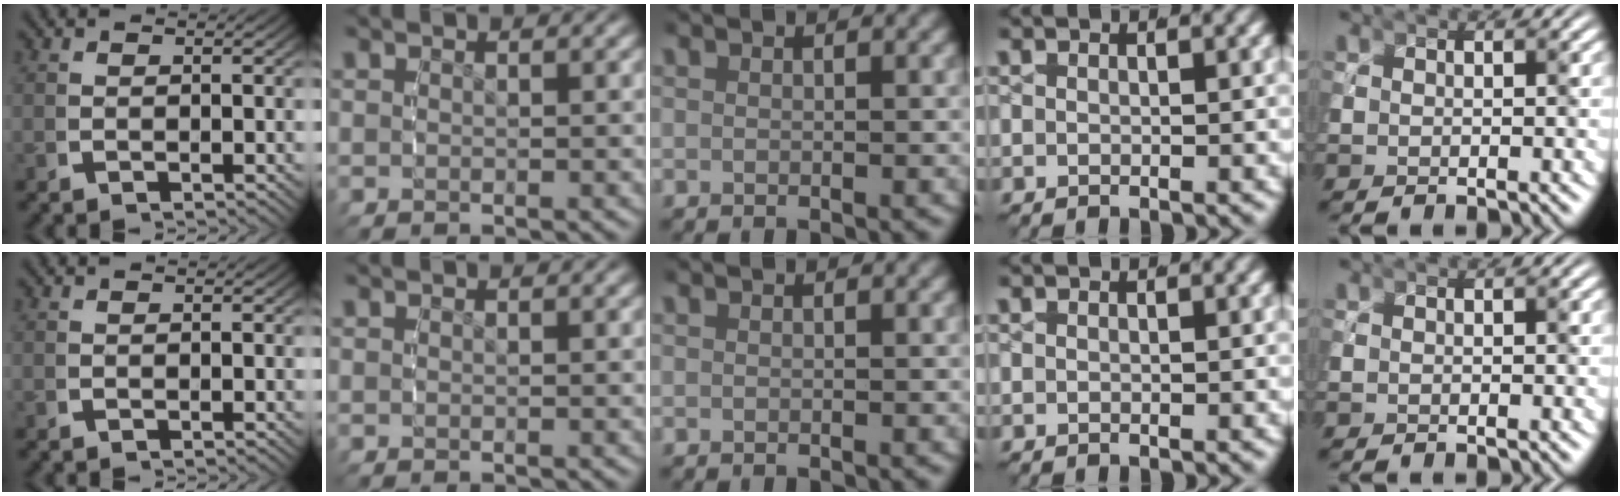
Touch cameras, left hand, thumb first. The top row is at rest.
{}